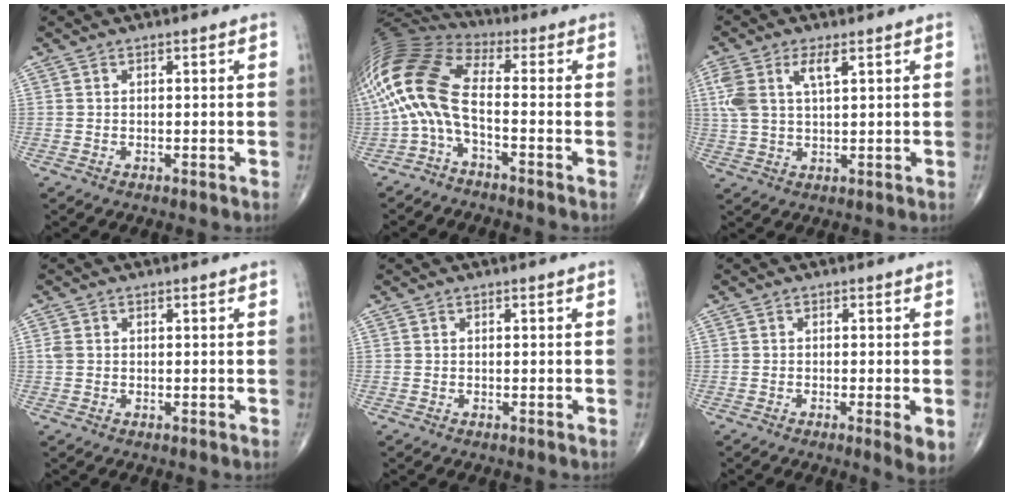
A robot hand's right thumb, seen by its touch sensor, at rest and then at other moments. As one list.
[{"total": 14.0, "force": [-3.1, 5.5, 12.5], "torque": [-0.275, 0.064, -0.071]}, {"total": 7.6, "force": [2.9, 3.1, 6.3], "torque": [-0.153, 0.007, 0.063]}, {"total": 1.3, "force": [0.2, 0.9, 0.8], "torque": [-0.026, 0.004, 0.004]}, {"total": 0.0}, {"total": 3.9, "force": [-1.1, 0.6, 3.7], "torque": [-0.056, -0.011, -0.018]}]